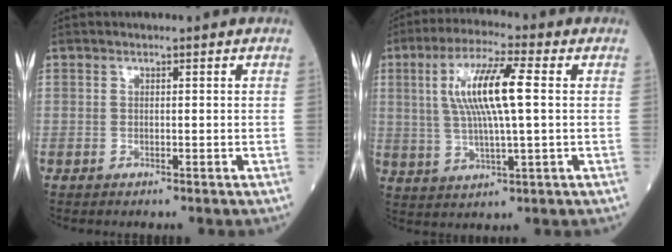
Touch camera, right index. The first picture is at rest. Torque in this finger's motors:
{"motor_torque": [0.79, -0.09, 0.39, 0.21]}